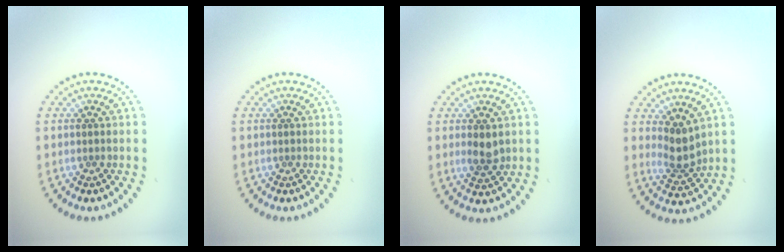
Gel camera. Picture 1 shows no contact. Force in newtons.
{"total": 0.0}
{"total": 2.1, "press": 2.0, "slide": 0.4}
{"total": 2.7, "press": 2.1, "slide": 1.8}